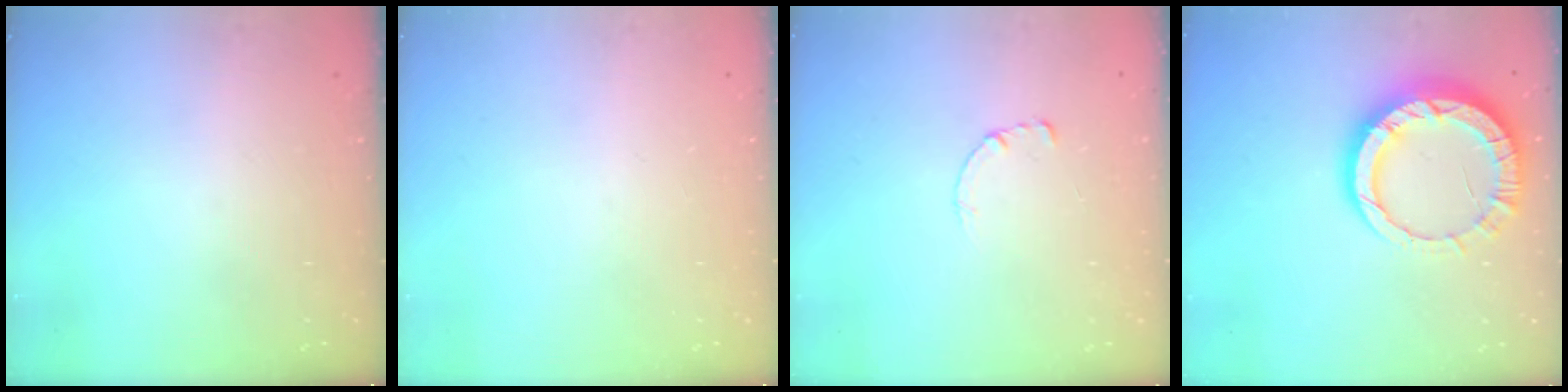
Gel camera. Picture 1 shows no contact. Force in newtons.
{"total": 0.0}
{"total": 0.7, "press": 0.6, "slide": 0.1}
{"total": 12.6, "press": 12.6, "slide": 1.1}